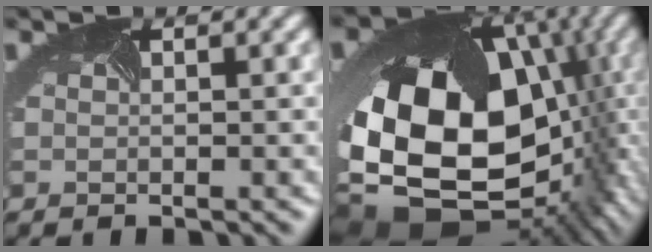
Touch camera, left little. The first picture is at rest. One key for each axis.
{"total": 20.2, "fx": -1.6, "fy": 15.5, "fz": 12.8, "tx": -0.261, "ty": -0.086, "tz": 0.020}